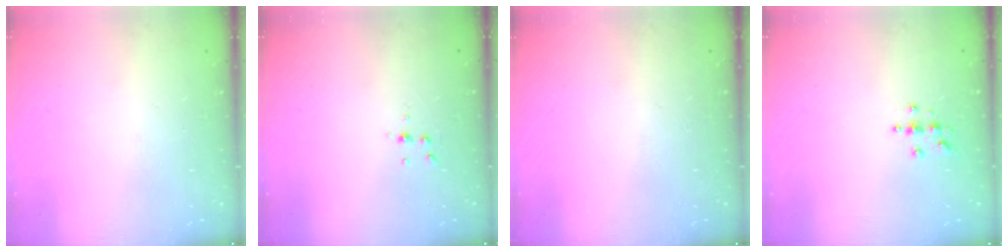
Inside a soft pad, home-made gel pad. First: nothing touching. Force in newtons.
{"total": 3.8, "press": 3.8, "slide": 0.4}
{"total": 0.0}
{"total": 3.8, "press": 3.8, "slide": 0.4}